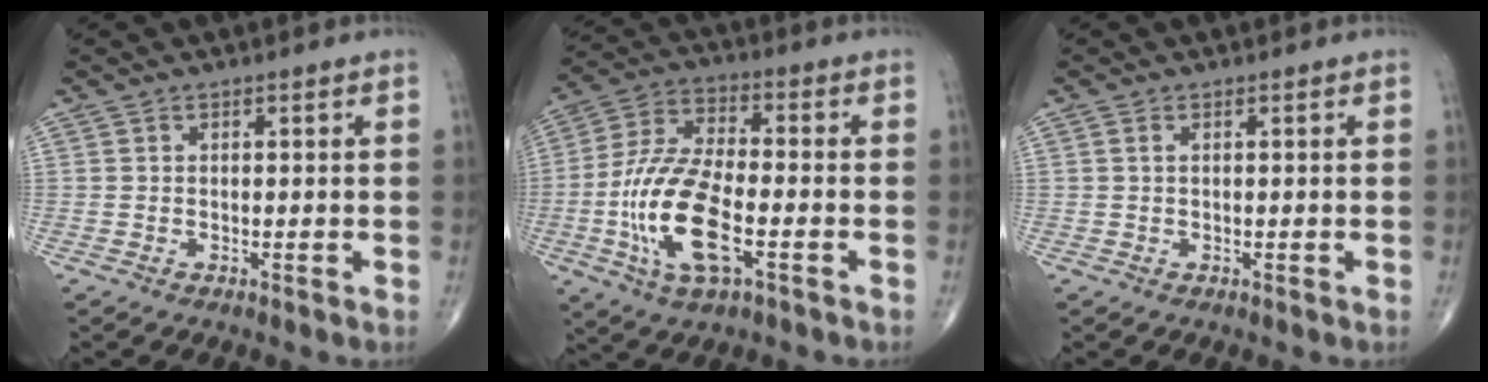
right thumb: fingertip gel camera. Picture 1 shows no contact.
{"total": 16.4, "force": [-4.6, 6.9, 14.2], "torque": [-0.294, 0.018, -0.085]}
{"total": 0.7, "force": [0.2, 0.3, 0.6], "torque": [-0.015, 0.007, 0.003]}